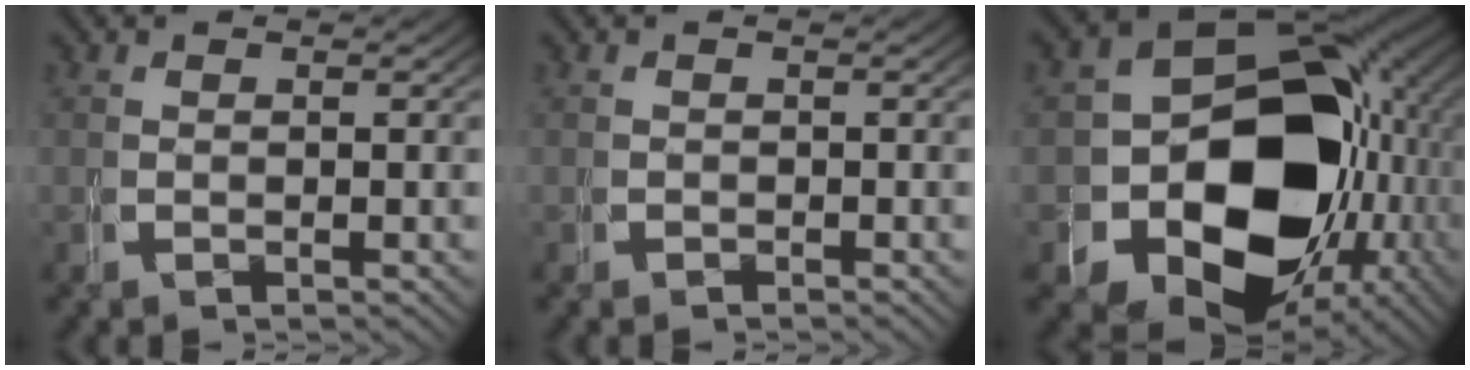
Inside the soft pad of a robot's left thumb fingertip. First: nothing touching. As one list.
[{"total": 0.5, "force": [-0.3, 0.1, -0.4], "torque": [0.006, -0.001, -0.005]}, {"total": 24.2, "force": [-3.6, 17.8, 15.9], "torque": [-0.288, -0.088, -0.031]}]